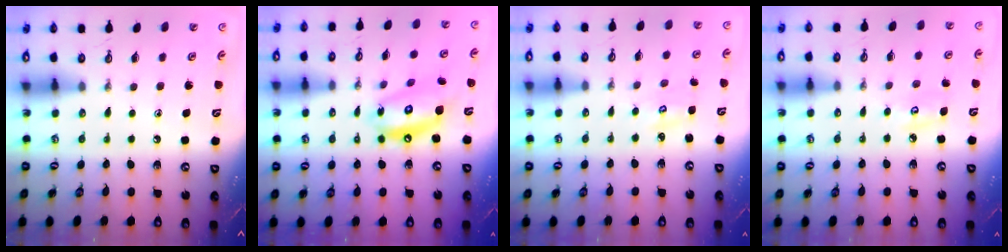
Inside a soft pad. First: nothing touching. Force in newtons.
{"total": 13.4, "press": 13.4, "slide": 1.3}
{"total": 2.0, "press": 2.0, "slide": 0.1}
{"total": 6.3, "press": 6.3, "slide": 0.4}